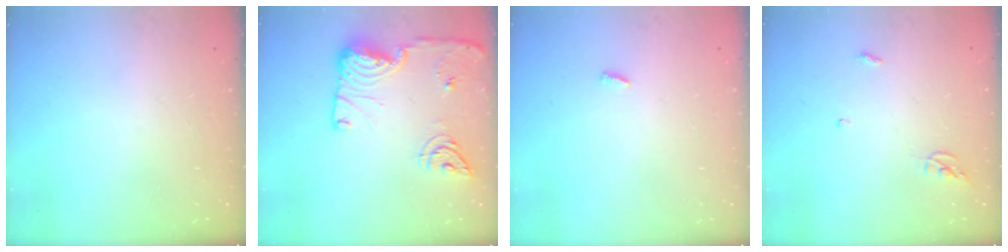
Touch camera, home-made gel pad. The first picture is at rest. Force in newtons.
{"total": 21.1, "press": 20.0, "slide": 6.6}
{"total": 2.8, "press": 2.7, "slide": 0.3}
{"total": 3.8, "press": 3.8, "slide": 0.3}